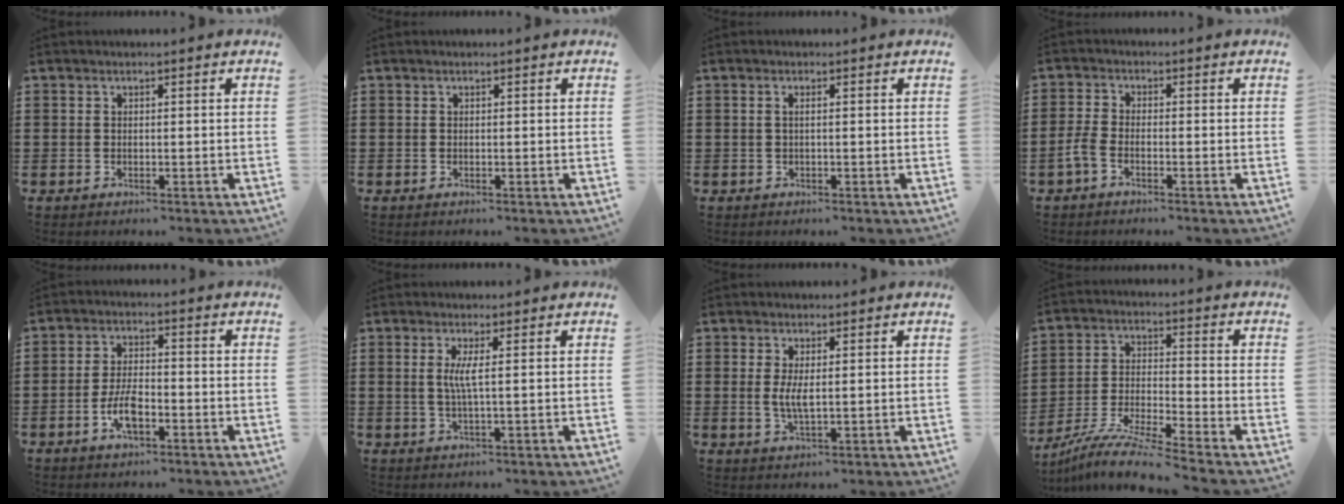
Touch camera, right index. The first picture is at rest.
{"total": 0.0}
{"total": 0.6, "force": [0.0, -0.1, 0.6], "torque": [-0.009, -0.003, 0.001]}
{"total": 2.5, "force": [-1.6, 0.7, 1.8], "torque": [-0.053, -0.004, -0.036]}
{"total": 5.5, "force": [-2.2, 2.3, 4.5], "torque": [-0.102, 0.001, -0.047]}
{"total": 3.2, "force": [0.4, -0.2, 3.2], "torque": [-0.061, -0.007, 0.005]}
{"total": 3.3, "force": [0.5, 0.9, 3.1], "torque": [-0.059, 0.000, 0.008]}
{"total": 7.3, "force": [-6.8, -0.8, 2.6], "torque": [-0.060, -0.017, -0.137]}